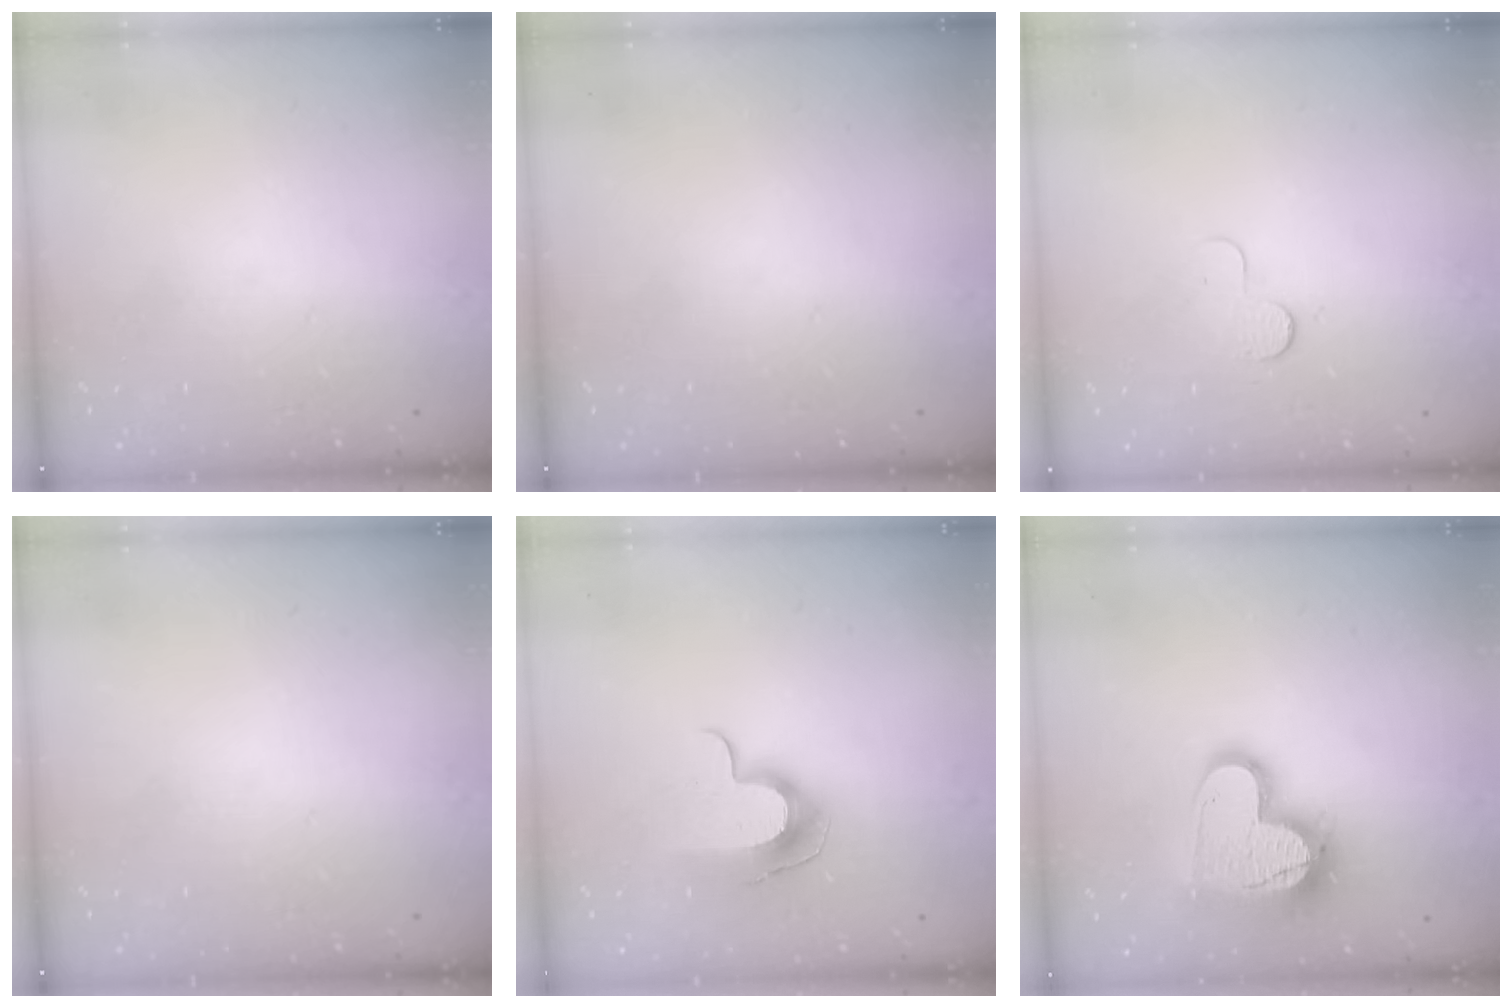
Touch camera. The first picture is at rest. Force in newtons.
{"total": 0.0}
{"total": 3.9, "press": 3.9, "slide": 0.4}
{"total": 0.0}
{"total": 11.8, "press": 11.8, "slide": 0.7}
{"total": 17.9, "press": 17.9, "slide": 1.5}